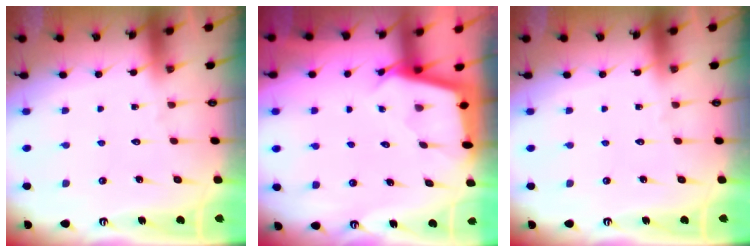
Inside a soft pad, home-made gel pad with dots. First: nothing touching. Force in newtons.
{"total": 2.4, "press": 2.4, "slide": 0.2}
{"total": 0.0}